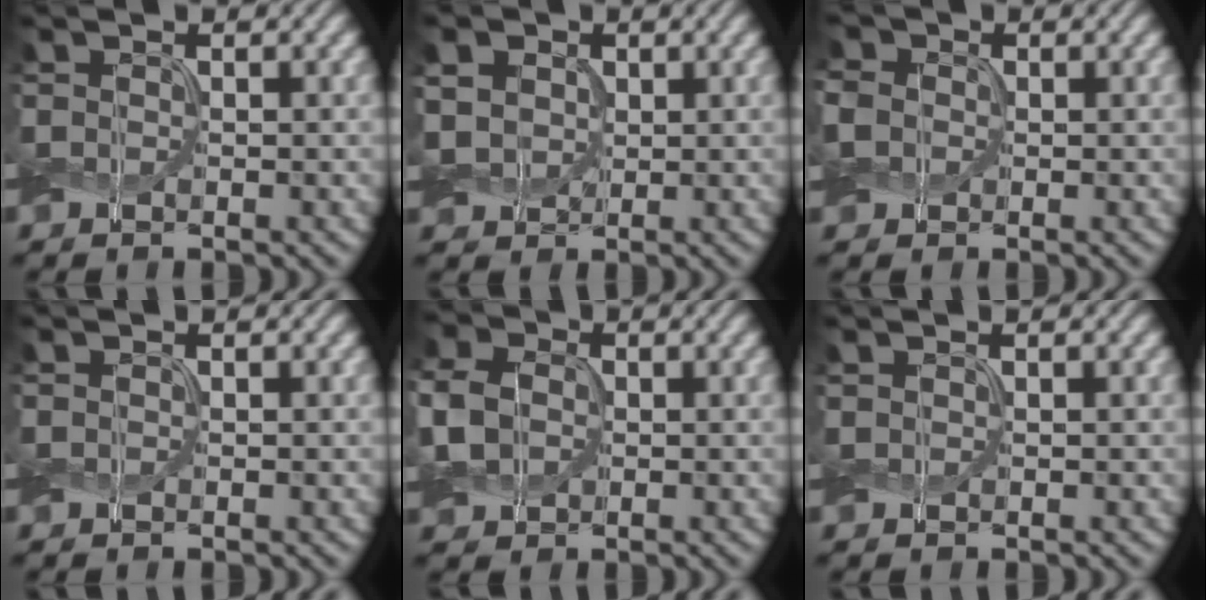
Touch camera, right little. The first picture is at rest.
{"total": 5.6, "force": [1.6, 4.6, 2.8], "torque": [-0.092, 0.016, 0.020]}
{"total": 3.9, "force": [0.6, 3.4, 1.9], "torque": [-0.070, 0.017, -0.002]}
{"total": 0.0}
{"total": 6.9, "force": [0.2, 5.7, 3.9], "torque": [-0.100, 0.019, -0.017]}
{"total": 0.0}